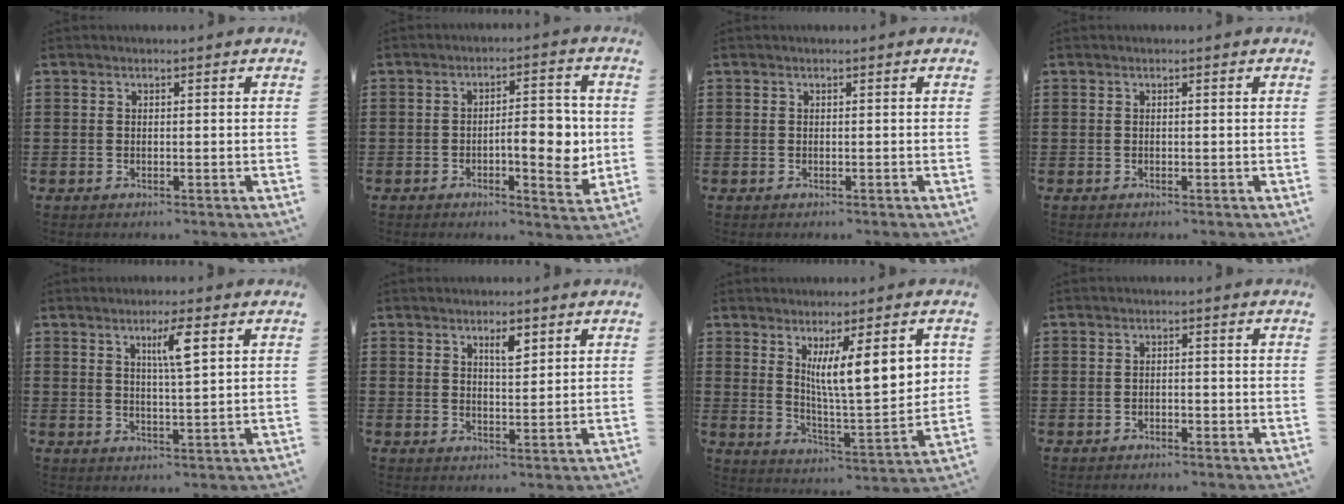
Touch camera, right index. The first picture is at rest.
{"total": 7.4, "force": [-0.9, 2.7, 6.8], "torque": [-0.086, -0.003, -0.022]}
{"total": 0.0}
{"total": 0.0}
{"total": 4.8, "force": [2.1, 0.5, 4.2], "torque": [-0.073, -0.001, 0.029]}
{"total": 2.8, "force": [1.8, 0.8, 2.0], "torque": [-0.036, 0.001, 0.029]}
{"total": 10.9, "force": [4.1, 2.1, 9.9], "torque": [-0.168, -0.013, 0.065]}
{"total": 1.0, "force": [-0.9, 0.4, 0.2], "torque": [-0.007, 0.000, -0.019]}